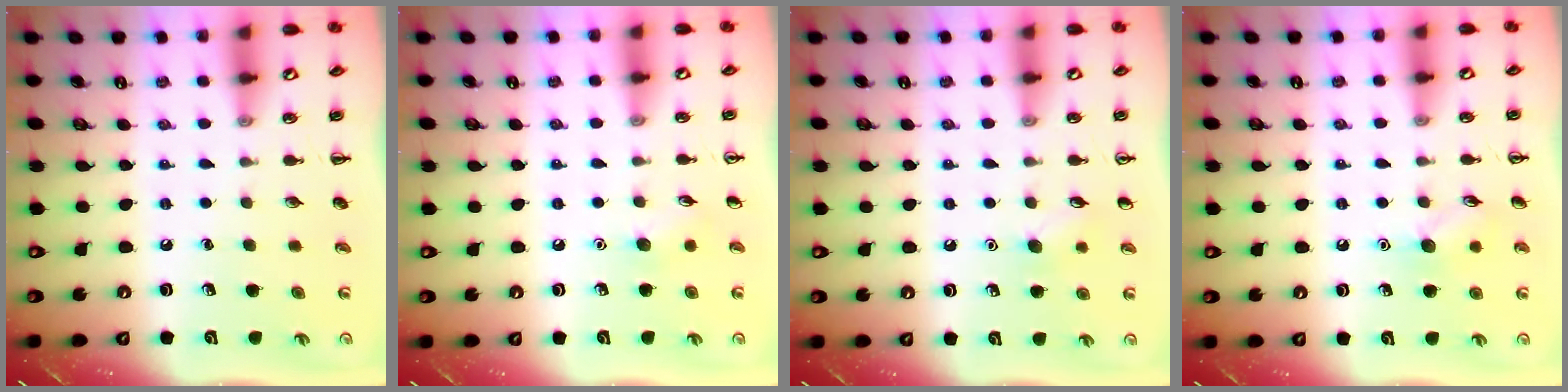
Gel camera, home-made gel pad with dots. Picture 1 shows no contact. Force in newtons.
{"total": 5.2, "press": 5.0, "slide": 1.6}
{"total": 6.1, "press": 5.9, "slide": 1.7}
{"total": 7.5, "press": 7.3, "slide": 1.4}